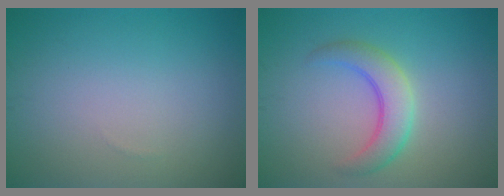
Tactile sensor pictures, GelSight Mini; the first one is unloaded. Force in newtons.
{"total": 3.8, "press": 3.8, "slide": 0.1}